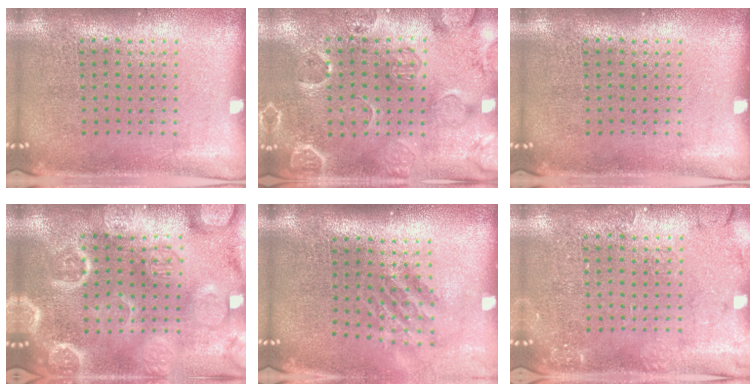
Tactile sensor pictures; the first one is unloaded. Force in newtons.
{"total": 2.6, "press": 2.1, "slide": 1.5}
{"total": 0.0}
{"total": 6.3, "press": 6.2, "slide": 0.8}
{"total": 1.8, "press": 1.2, "slide": 1.2}
{"total": 2.2, "press": 2.2, "slide": 0.4}